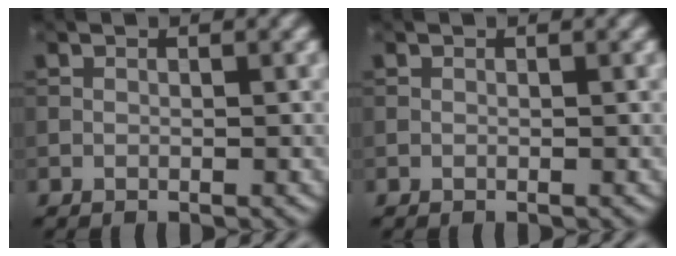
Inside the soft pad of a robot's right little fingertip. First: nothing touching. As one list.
[{"total": 0.0}]